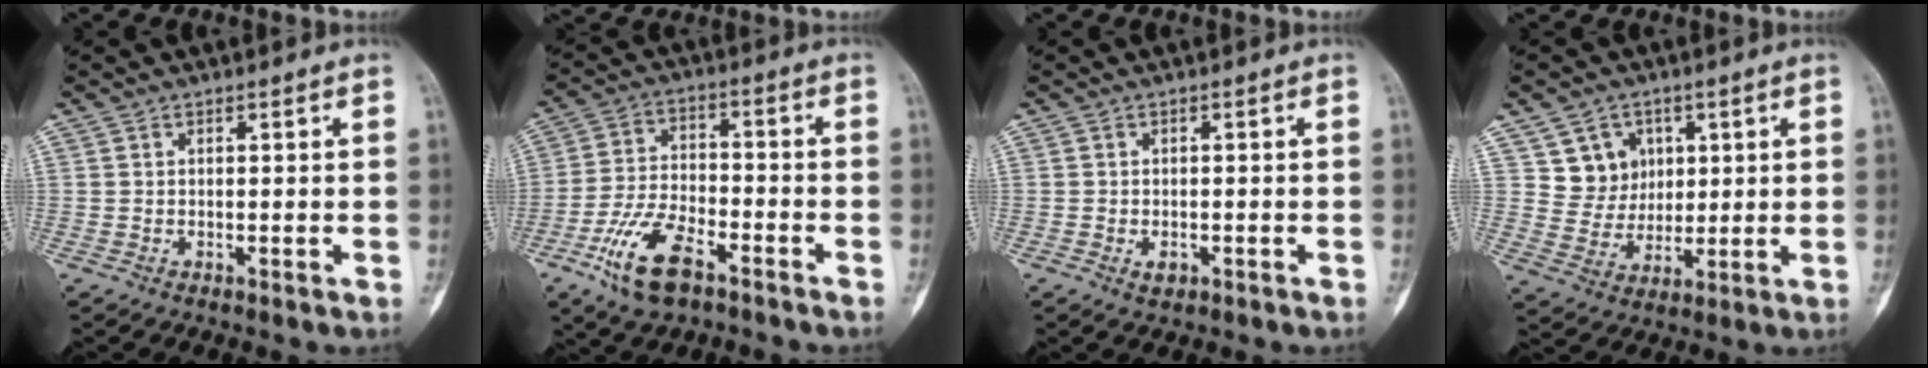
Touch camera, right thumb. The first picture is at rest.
{"total": 12.1, "force": [-6.7, 5.4, 8.5], "torque": [-0.162, 0.024, -0.126]}
{"total": 1.7, "force": [-0.6, 1.0, 1.2], "torque": [-0.011, -0.001, -0.008]}
{"total": 7.9, "force": [3.3, 7.0, 1.6], "torque": [0.009, -0.016, 0.063]}